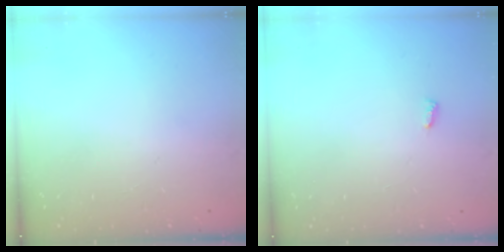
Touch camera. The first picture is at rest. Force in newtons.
{"total": 2.8, "press": 2.8, "slide": 0.4}